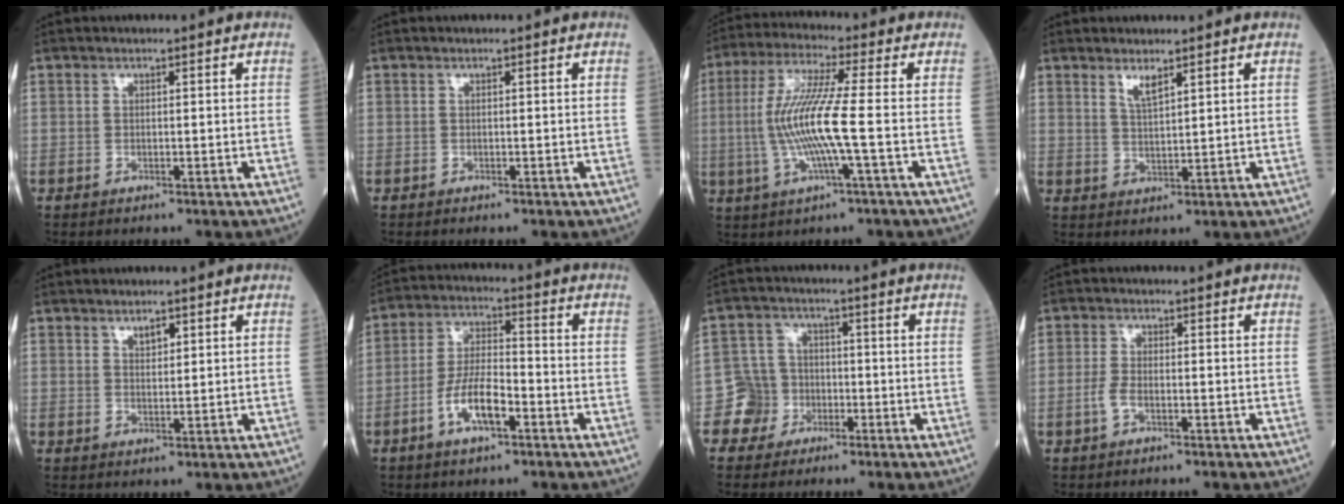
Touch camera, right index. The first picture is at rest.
{"total": 0.0}
{"total": 10.8, "force": [-1.3, -0.2, 10.7], "torque": [-0.228, 0.002, -0.032]}
{"total": 2.7, "force": [2.0, 0.3, 1.8], "torque": [-0.039, -0.005, 0.044]}
{"total": 1.8, "force": [1.1, 0.7, 1.2], "torque": [-0.023, -0.002, 0.021]}
{"total": 7.9, "force": [-3.6, 2.3, 6.6], "torque": [-0.134, 0.006, -0.069]}
{"total": 5.0, "force": [-2.4, 4.4, -0.4], "torque": [0.013, 0.016, -0.045]}
{"total": 2.4, "force": [-1.2, 0.9, 1.9], "torque": [-0.047, 0.001, -0.025]}